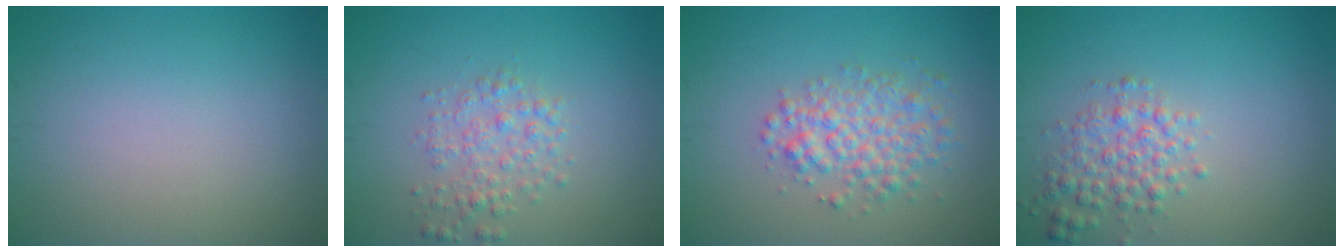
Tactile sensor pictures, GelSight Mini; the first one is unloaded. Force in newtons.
{"total": 2.5, "press": 2.5, "slide": 0.1}
{"total": 3.7, "press": 3.7, "slide": 0.1}
{"total": 3.0, "press": 3.0, "slide": 0.1}